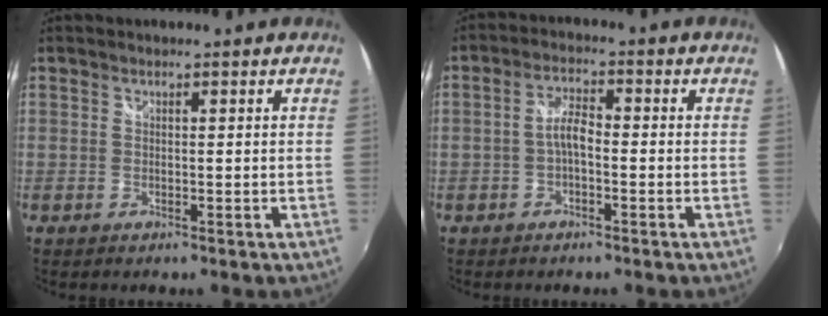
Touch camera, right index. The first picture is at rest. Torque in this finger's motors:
{"motor_torque": [1.12, -0.17, 0.54, 0.13]}